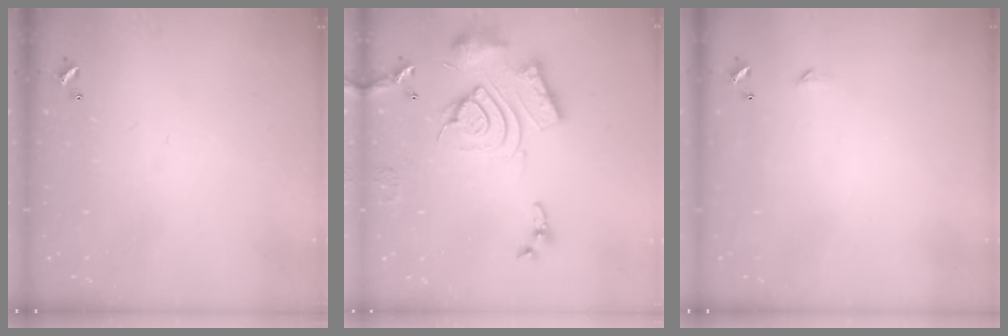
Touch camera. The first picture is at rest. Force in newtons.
{"total": 19.5, "press": 19.4, "slide": 2.0}
{"total": 2.3, "press": 2.3, "slide": 0.4}